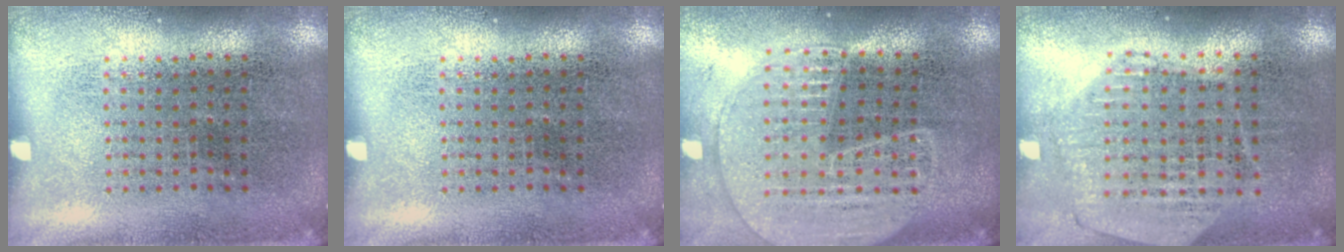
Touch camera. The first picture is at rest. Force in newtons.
{"total": 0.0}
{"total": 1.7, "press": 1.6, "slide": 0.6}
{"total": 0.6, "press": 0.6, "slide": 0.1}